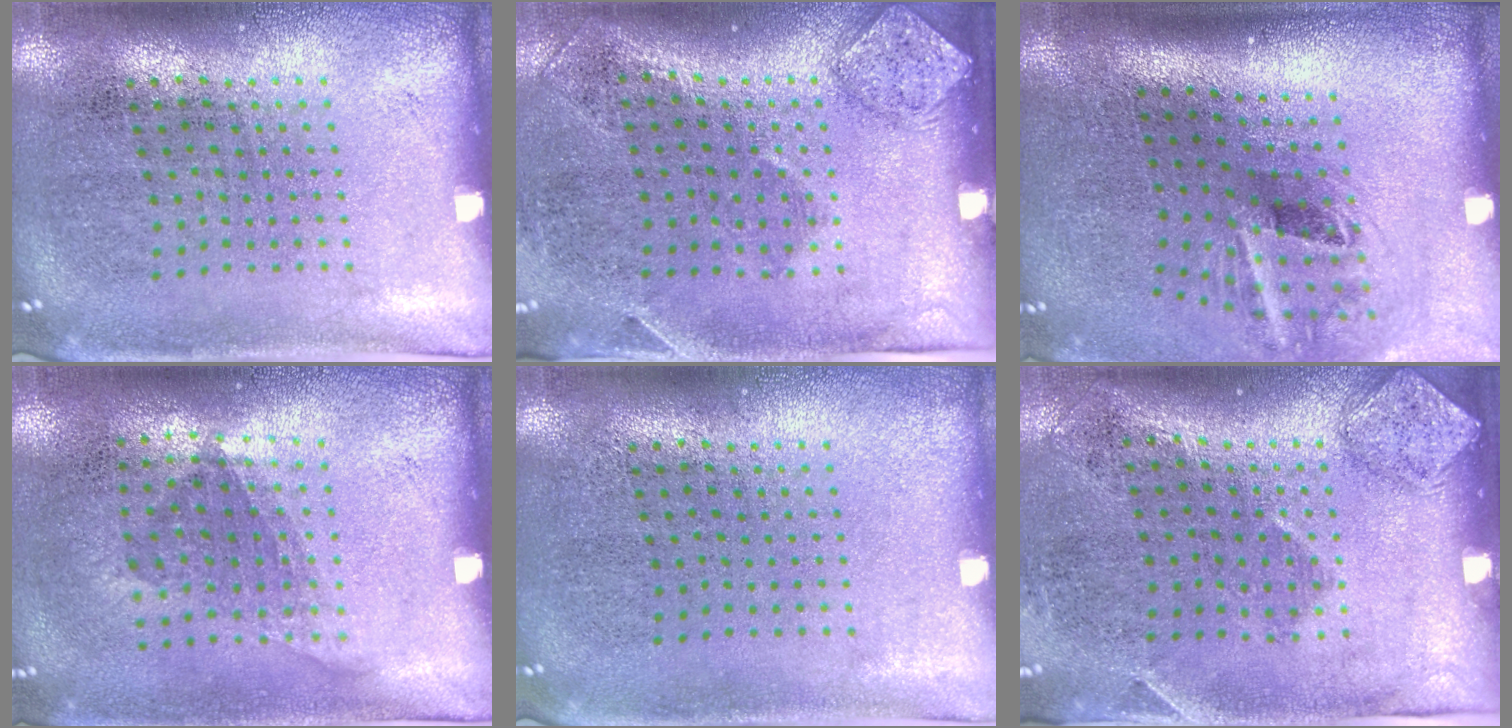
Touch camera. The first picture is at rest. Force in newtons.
{"total": 1.9, "press": 1.2, "slide": 1.5}
{"total": 2.2, "press": 1.3, "slide": 1.7}
{"total": 1.2, "press": 0.8, "slide": 0.8}
{"total": 0.0}
{"total": 1.8, "press": 1.1, "slide": 1.4}